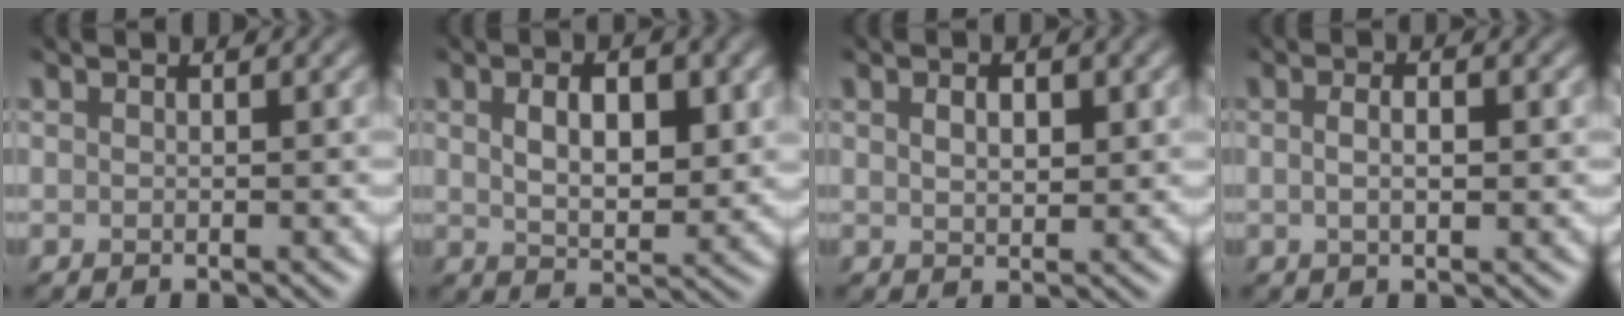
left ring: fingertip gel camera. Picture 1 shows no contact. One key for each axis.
{"total": 4.7, "fx": 0.1, "fy": 2.2, "fz": 4.1, "tx": -0.080, "ty": -0.012, "tz": 0.016}
{"total": 1.9, "fx": -0.2, "fy": 0.9, "fz": 1.7, "tx": -0.045, "ty": -0.011, "tz": 0.011}
{"total": 1.9, "fx": -0.8, "fy": 0.4, "fz": 1.6, "tx": -0.030, "ty": -0.005, "tz": -0.006}